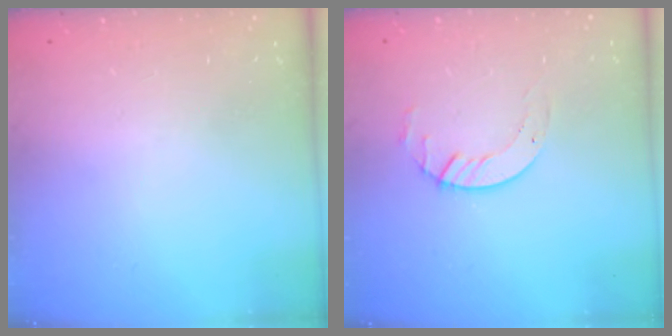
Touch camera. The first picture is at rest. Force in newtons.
{"total": 3.3, "press": 3.3, "slide": 0.4}